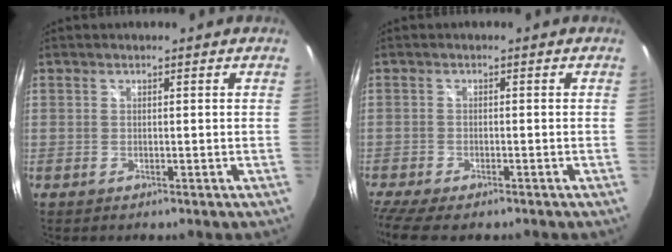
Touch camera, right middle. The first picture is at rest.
{"total": 7.4, "force": [-5.9, 1.8, 4.1], "torque": [-0.100, -0.040, -0.105]}